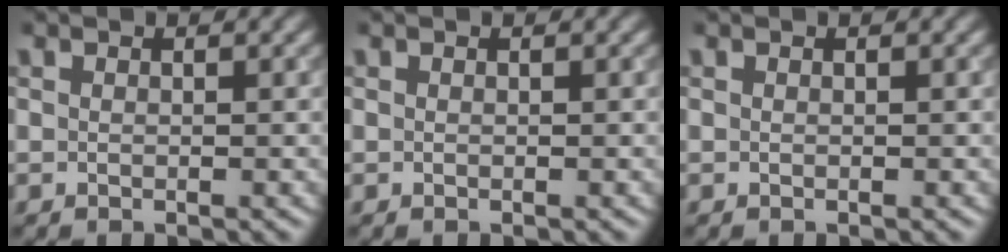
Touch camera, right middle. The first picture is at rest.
{"total": 0.0}
{"total": 0.0}